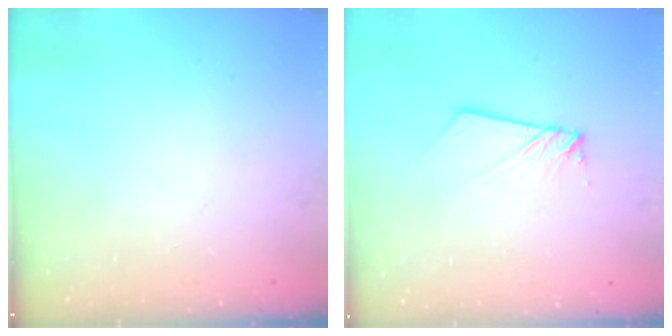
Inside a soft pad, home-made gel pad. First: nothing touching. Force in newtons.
{"total": 2.7, "press": 2.7, "slide": 0.2}